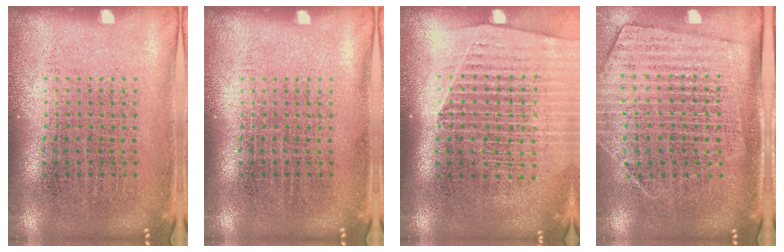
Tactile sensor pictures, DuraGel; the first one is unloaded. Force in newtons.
{"total": 0.0}
{"total": 1.7, "press": 1.6, "slide": 0.5}
{"total": 1.8, "press": 1.5, "slide": 0.9}